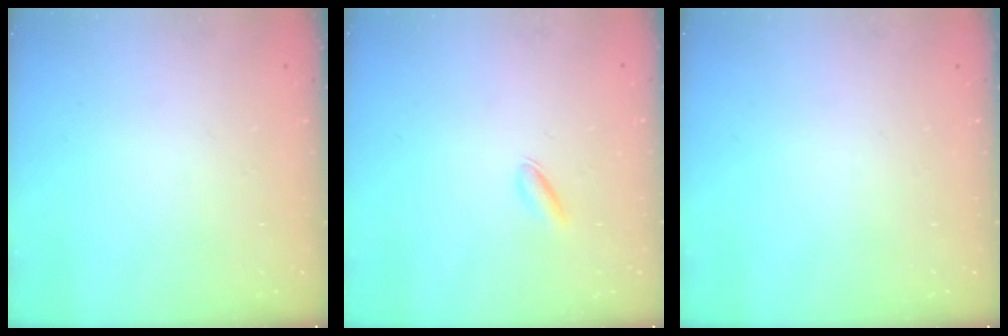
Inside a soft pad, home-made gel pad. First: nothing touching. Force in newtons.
{"total": 2.6, "press": 2.5, "slide": 0.6}
{"total": 0.0}